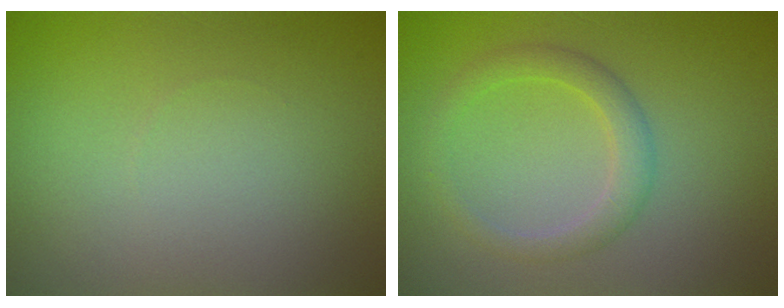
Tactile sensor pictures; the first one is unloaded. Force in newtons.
{"total": 2.7, "press": 2.7, "slide": 0.1}